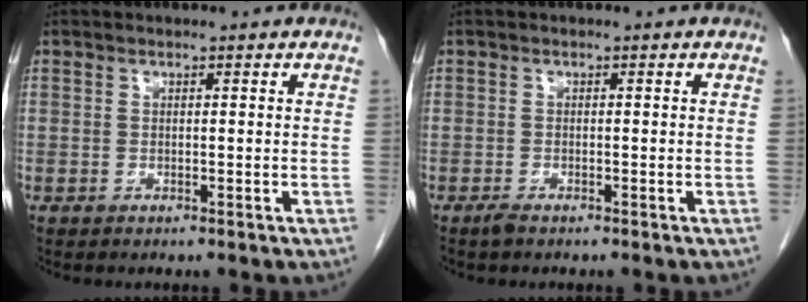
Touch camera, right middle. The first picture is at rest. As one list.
[{"total": 0.9, "force": [-0.8, 0.1, 0.5], "torque": [-0.016, -0.003, -0.014]}]